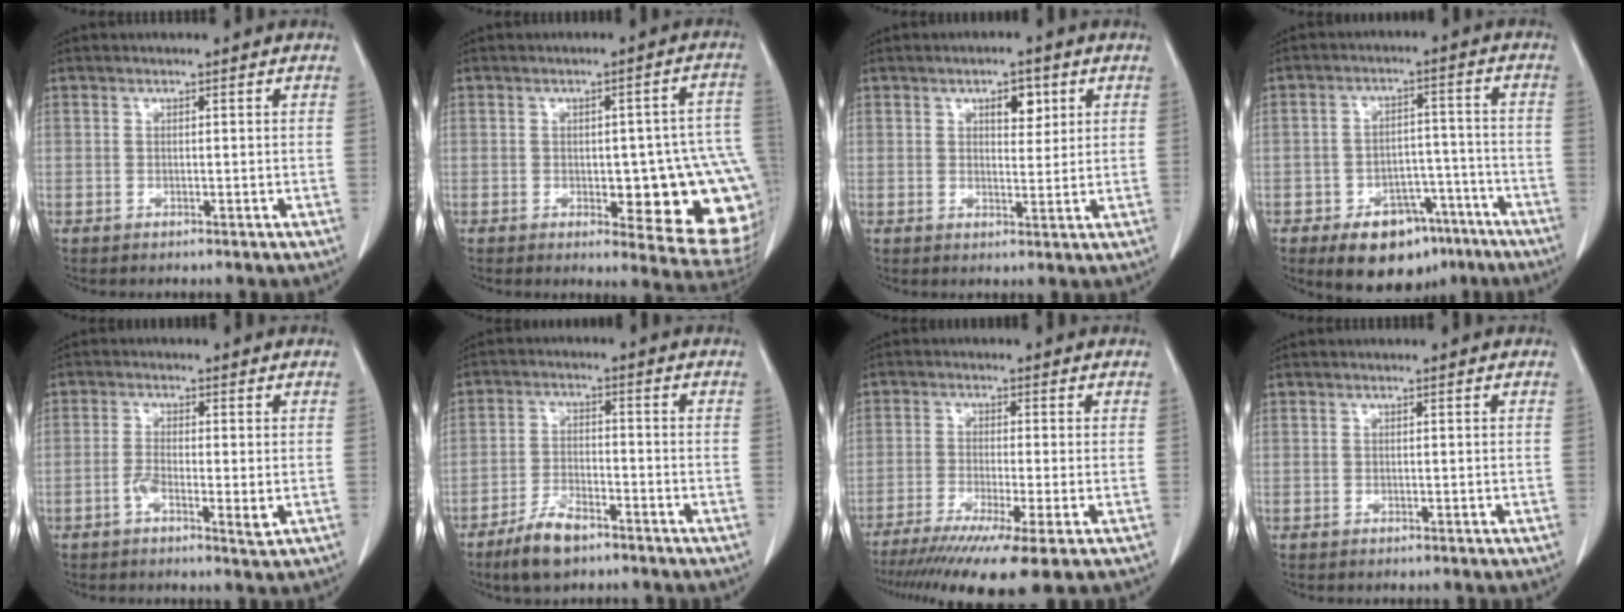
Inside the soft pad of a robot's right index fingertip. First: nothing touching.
{"total": 16.5, "force": [-2.8, 4.9, 15.6], "torque": [-0.118, 0.018, -0.012]}
{"total": 3.9, "force": [1.8, 1.9, 2.8], "torque": [-0.039, 0.001, 0.028]}
{"total": 11.3, "force": [-7.2, 6.4, 5.9], "torque": [-0.072, 0.023, -0.101]}
{"total": 4.1, "force": [-1.1, 0.9, 3.8], "torque": [-0.066, -0.002, -0.018]}
{"total": 6.7, "force": [-4.9, 2.3, 4.0], "torque": [-0.085, -0.006, -0.087]}
{"total": 12.6, "force": [-8.7, 0.0, 9.1], "torque": [-0.143, -0.033, -0.140]}
{"total": 0.0}